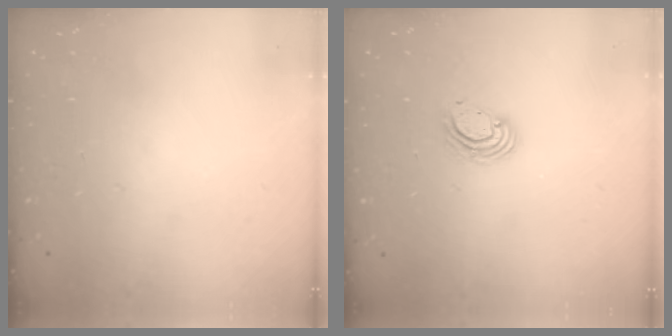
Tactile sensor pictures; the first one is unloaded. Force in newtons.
{"total": 3.6, "press": 3.6, "slide": 0.3}